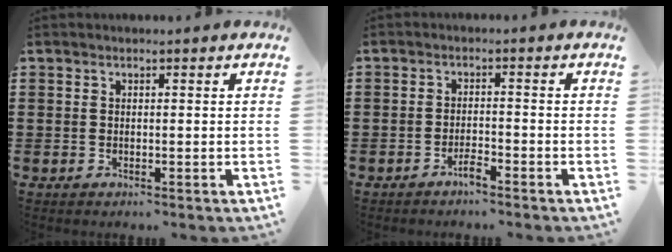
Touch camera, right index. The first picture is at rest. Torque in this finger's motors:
{"motor_torque": [0.99, 1.15, 0.15, 0.05]}